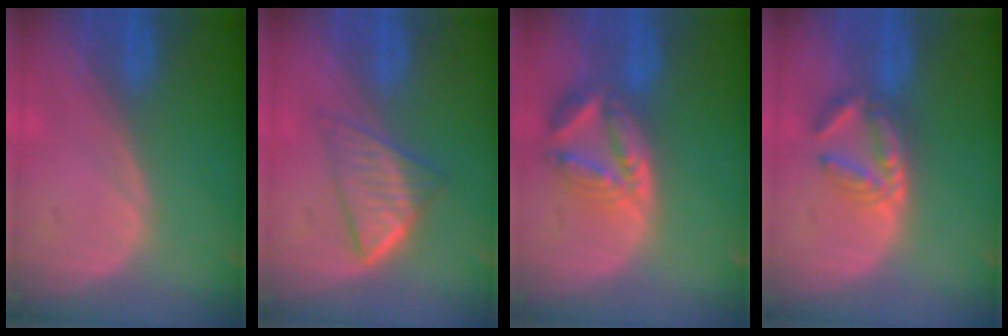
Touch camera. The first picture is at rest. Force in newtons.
{"total": 6.3, "press": 5.5, "slide": 3.1}
{"total": 8.0, "press": 7.0, "slide": 3.9}
{"total": 6.2, "press": 5.7, "slide": 2.5}